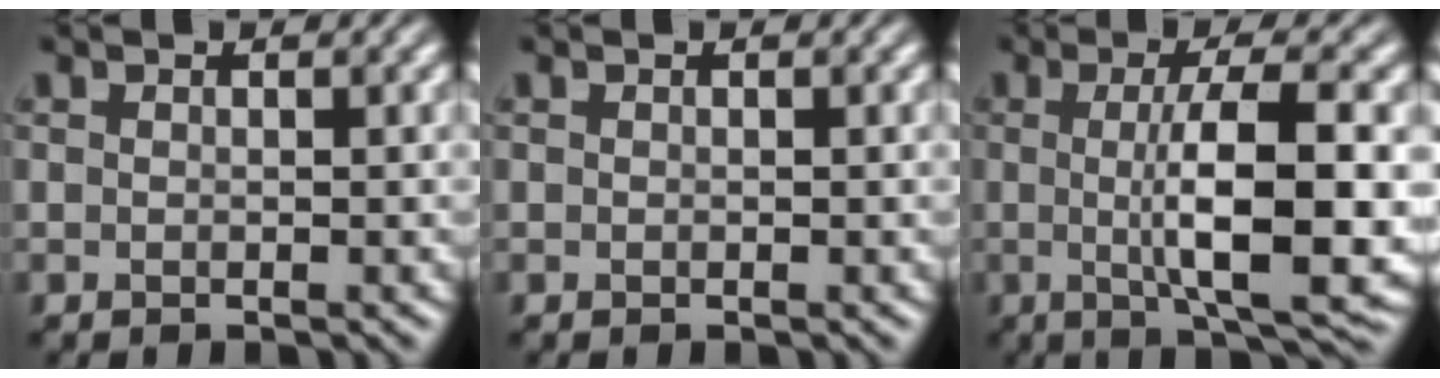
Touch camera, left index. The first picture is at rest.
{"total": 0.0}
{"total": 9.6, "force": [-0.4, 2.4, 9.3], "torque": [-0.133, -0.007, -0.001]}